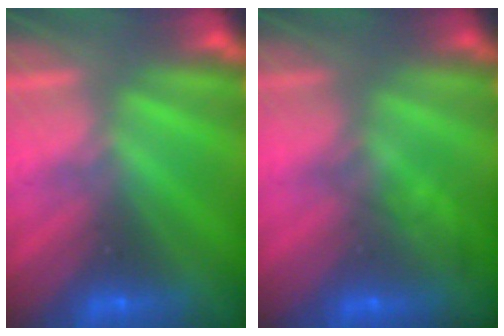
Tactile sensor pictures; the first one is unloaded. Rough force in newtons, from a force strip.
{"total": 1.1}